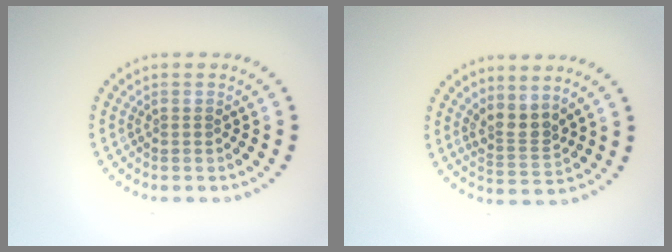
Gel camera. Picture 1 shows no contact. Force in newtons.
{"total": 2.6, "press": 2.0, "slide": 1.8}